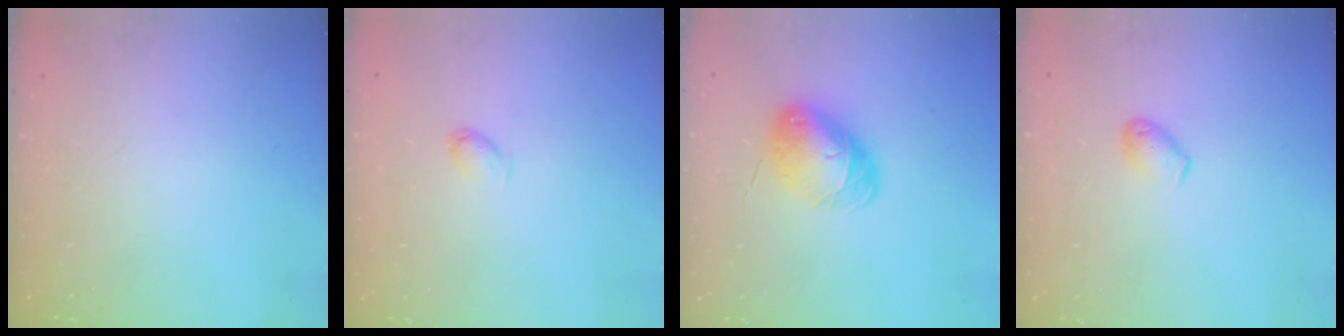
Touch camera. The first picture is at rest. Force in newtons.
{"total": 3.1, "press": 3.1, "slide": 0.6}
{"total": 8.5, "press": 8.5, "slide": 0.7}
{"total": 5.0, "press": 5.0, "slide": 0.7}